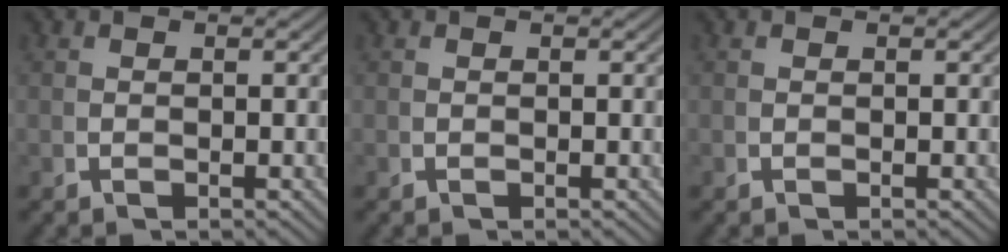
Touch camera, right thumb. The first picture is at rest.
{"total": 0.0}
{"total": 0.0}